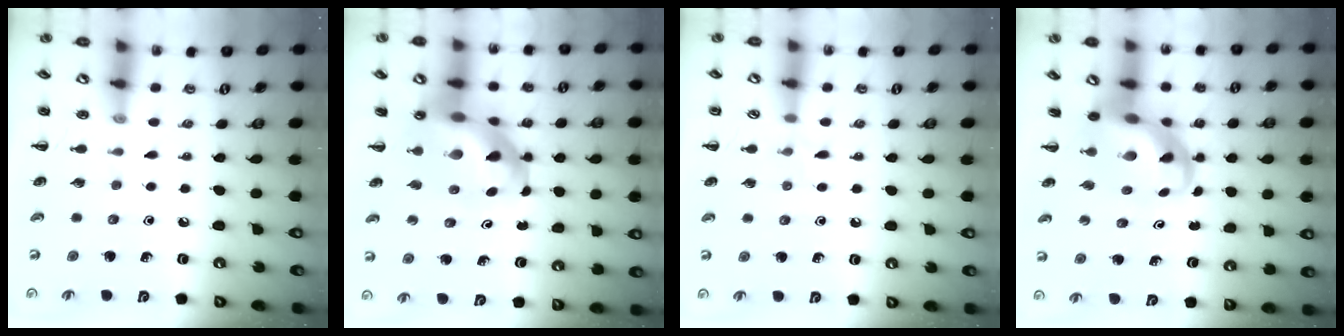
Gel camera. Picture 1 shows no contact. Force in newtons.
{"total": 13.2, "press": 12.8, "slide": 3.5}
{"total": 5.2, "press": 4.9, "slide": 1.8}
{"total": 7.2, "press": 6.9, "slide": 2.0}